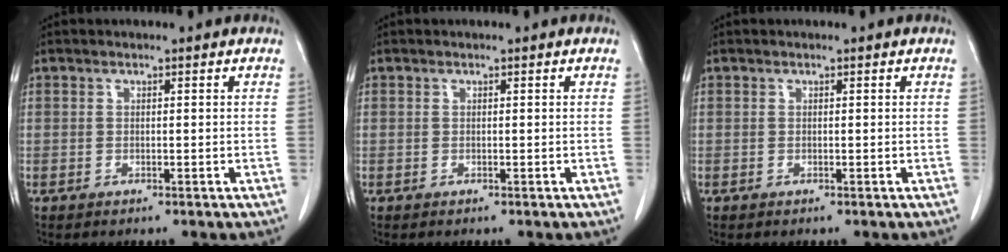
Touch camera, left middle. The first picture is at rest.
{"total": 0.0}
{"total": 0.0}